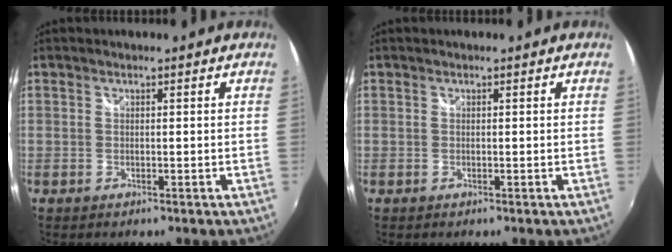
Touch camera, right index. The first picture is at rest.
{"total": 0.0}